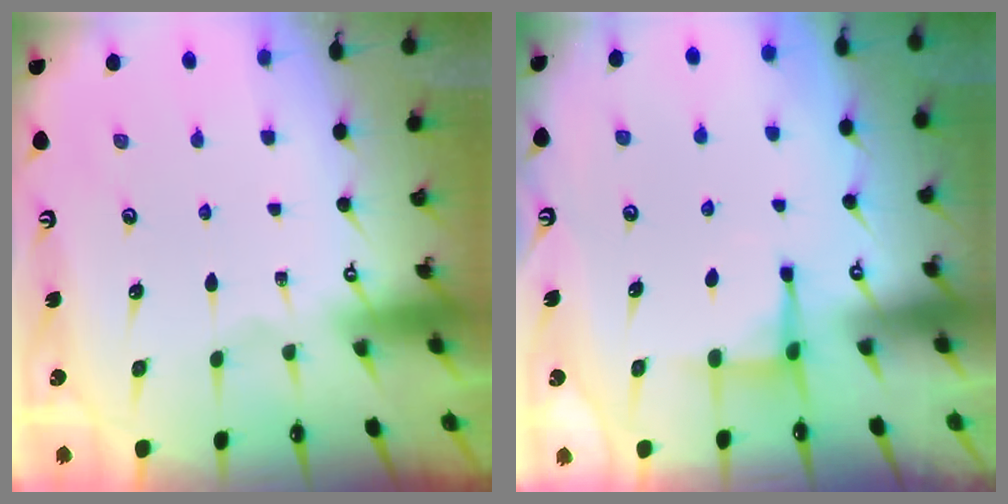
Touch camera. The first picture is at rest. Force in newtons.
{"total": 3.1, "press": 3.1, "slide": 0.6}